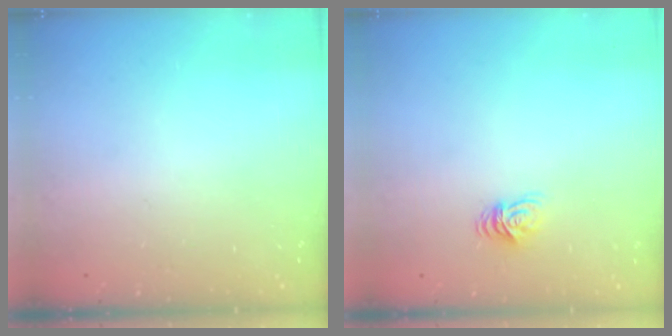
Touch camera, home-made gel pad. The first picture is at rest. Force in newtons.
{"total": 5.5, "press": 5.4, "slide": 0.6}